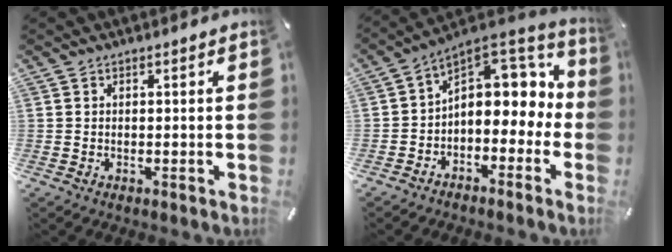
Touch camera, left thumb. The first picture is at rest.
{"total": 11.7, "force": [2.9, 8.3, 7.8], "torque": [-0.096, -0.024, 0.048]}